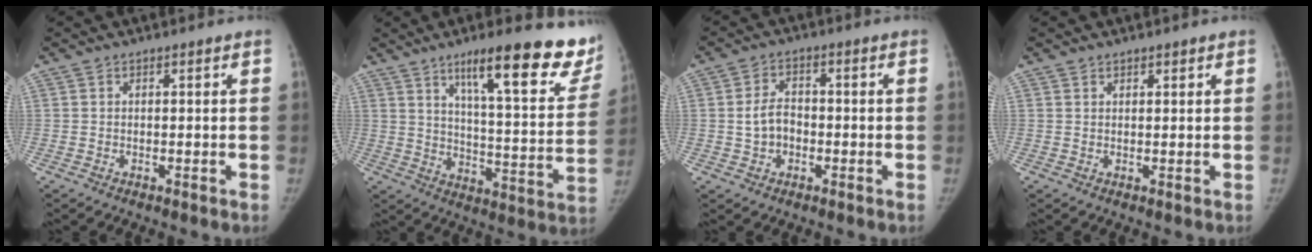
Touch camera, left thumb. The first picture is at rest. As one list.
[{"total": 23.3, "force": [15.7, 5.1, 16.4], "torque": [-0.184, -0.071, 0.219]}, {"total": 5.1, "force": [-0.8, 3.8, 3.3], "torque": [-0.050, 0.017, -0.017]}, {"total": 1.0, "force": [0.8, 0.5, 0.2], "torque": [0.008, -0.003, 0.010]}]